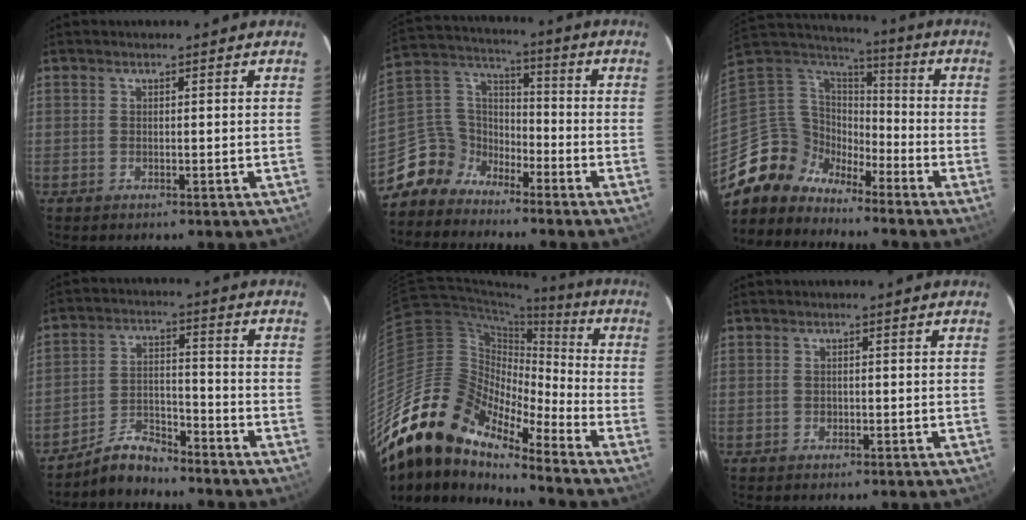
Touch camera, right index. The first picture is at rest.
{"total": 9.3, "force": [-7.4, 5.6, 0.5], "torque": [-0.039, 0.050, -0.162]}
{"total": 10.8, "force": [-8.9, 6.0, 0.8], "torque": [-0.039, 0.042, -0.186]}
{"total": 6.5, "force": [-6.2, 1.8, 1.1], "torque": [-0.031, 0.028, -0.112]}
{"total": 18.8, "force": [-15.4, 6.8, 8.4], "torque": [-0.141, -0.002, -0.307]}
{"total": 0.7, "force": [-0.1, 0.7, 0.2], "torque": [0.000, 0.000, -0.002]}